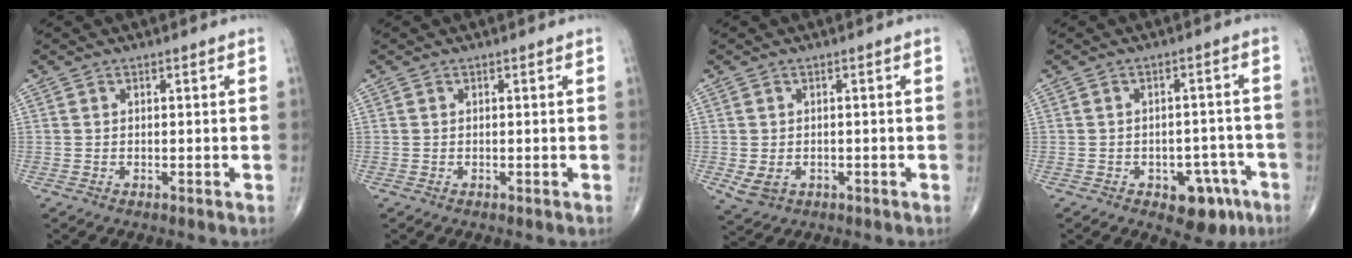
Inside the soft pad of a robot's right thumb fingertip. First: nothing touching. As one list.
[{"total": 0.0}, {"total": 3.3, "force": [-0.7, 2.6, 1.9], "torque": [-0.033, -0.003, -0.001]}, {"total": 8.0, "force": [-4.1, 4.9, 4.8], "torque": [-0.027, 0.028, -0.046]}]